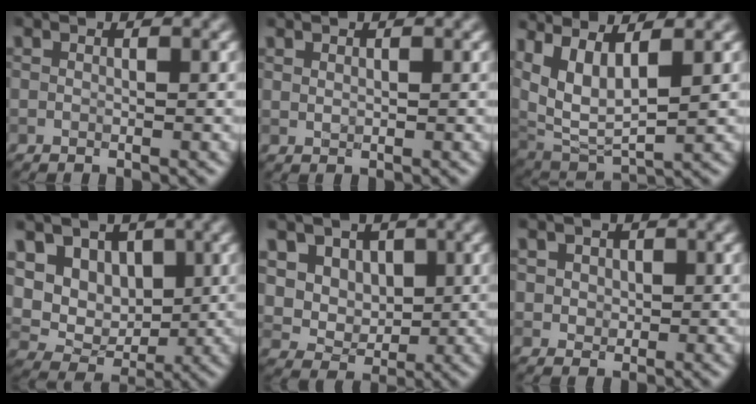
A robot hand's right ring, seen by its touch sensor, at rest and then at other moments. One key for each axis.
{"total": 0.7, "fx": 0.5, "fy": 0.4, "fz": 0.3, "tx": -0.008, "ty": -0.001, "tz": 0.012}
{"total": 6.8, "fx": 2.9, "fy": 3.0, "fz": 5.4, "tx": -0.115, "ty": 0.000, "tz": 0.061}
{"total": 9.9, "fx": 3.3, "fy": 7.6, "fz": 5.4, "tx": -0.089, "ty": 0.016, "tz": 0.045}
{"total": 7.0, "fx": 2.5, "fy": 5.8, "fz": 3.1, "tx": -0.069, "ty": 0.002, "tz": 0.046}
{"total": 2.5, "fx": 0.9, "fy": 2.0, "fz": 1.1, "tx": -0.024, "ty": 0.005, "tz": 0.021}